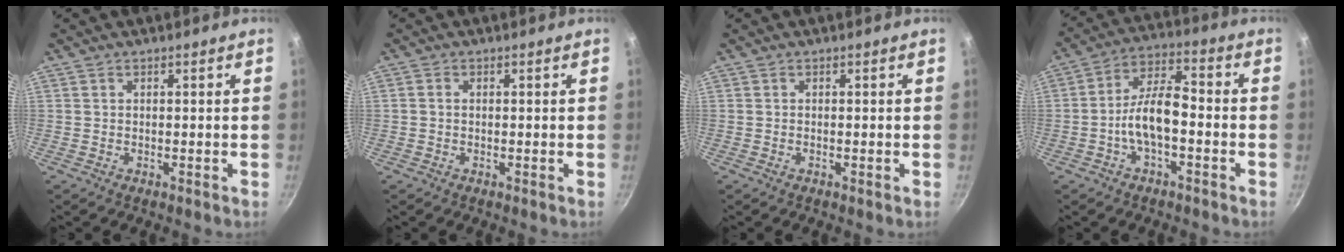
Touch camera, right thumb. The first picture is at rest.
{"total": 0.8, "force": [-0.1, 0.6, 0.5], "torque": [-0.008, 0.005, -0.003]}
{"total": 0.0}
{"total": 9.3, "force": [-2.7, 4.1, 7.9], "torque": [-0.134, 0.044, -0.056]}